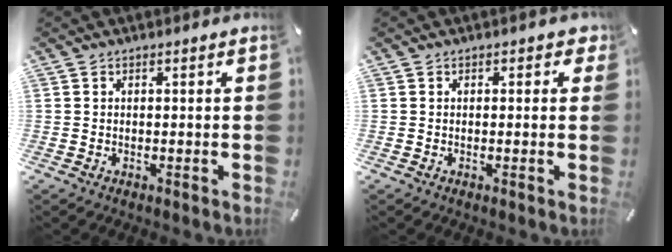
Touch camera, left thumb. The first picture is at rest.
{"total": 1.3, "force": [0.2, 1.0, 0.8], "torque": [-0.008, 0.004, 0.000]}